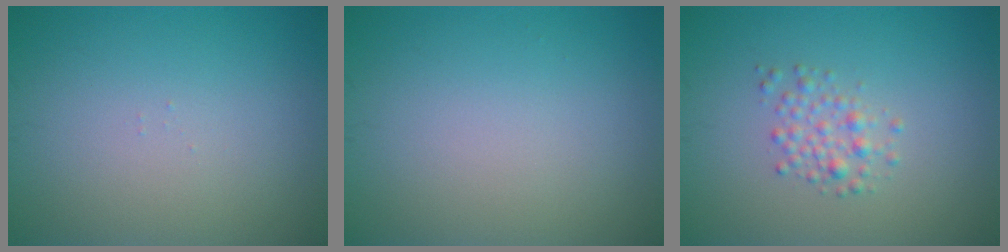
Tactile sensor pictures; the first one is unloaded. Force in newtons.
{"total": 0.0}
{"total": 1.9, "press": 1.9, "slide": 0.0}